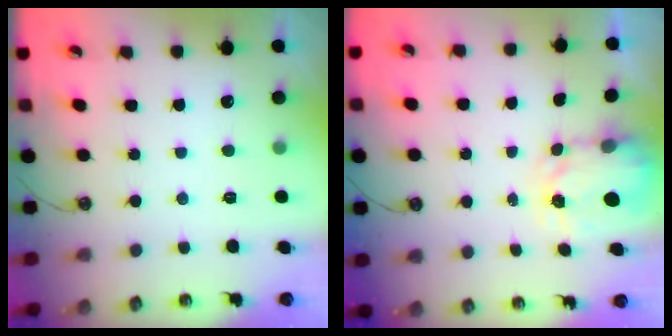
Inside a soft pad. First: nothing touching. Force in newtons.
{"total": 3.6, "press": 3.6, "slide": 0.6}